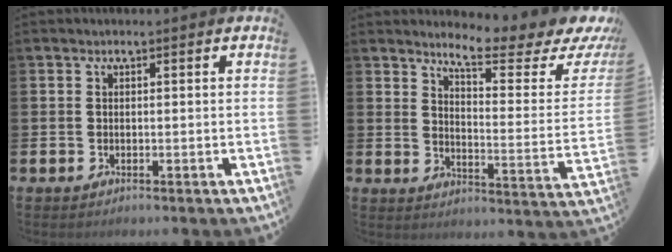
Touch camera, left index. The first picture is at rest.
{"total": 6.3, "force": [5.5, 0.7, 3.0], "torque": [-0.063, -0.048, 0.083]}